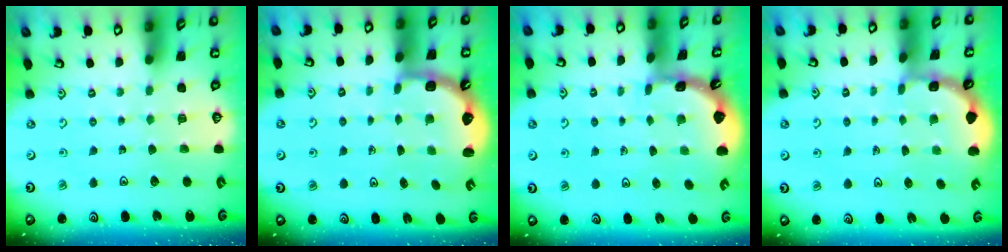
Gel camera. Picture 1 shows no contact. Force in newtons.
{"total": 2.7, "press": 2.1, "slide": 1.7}
{"total": 1.8, "press": 1.8, "slide": 0.1}
{"total": 2.1, "press": 2.1, "slide": 0.2}